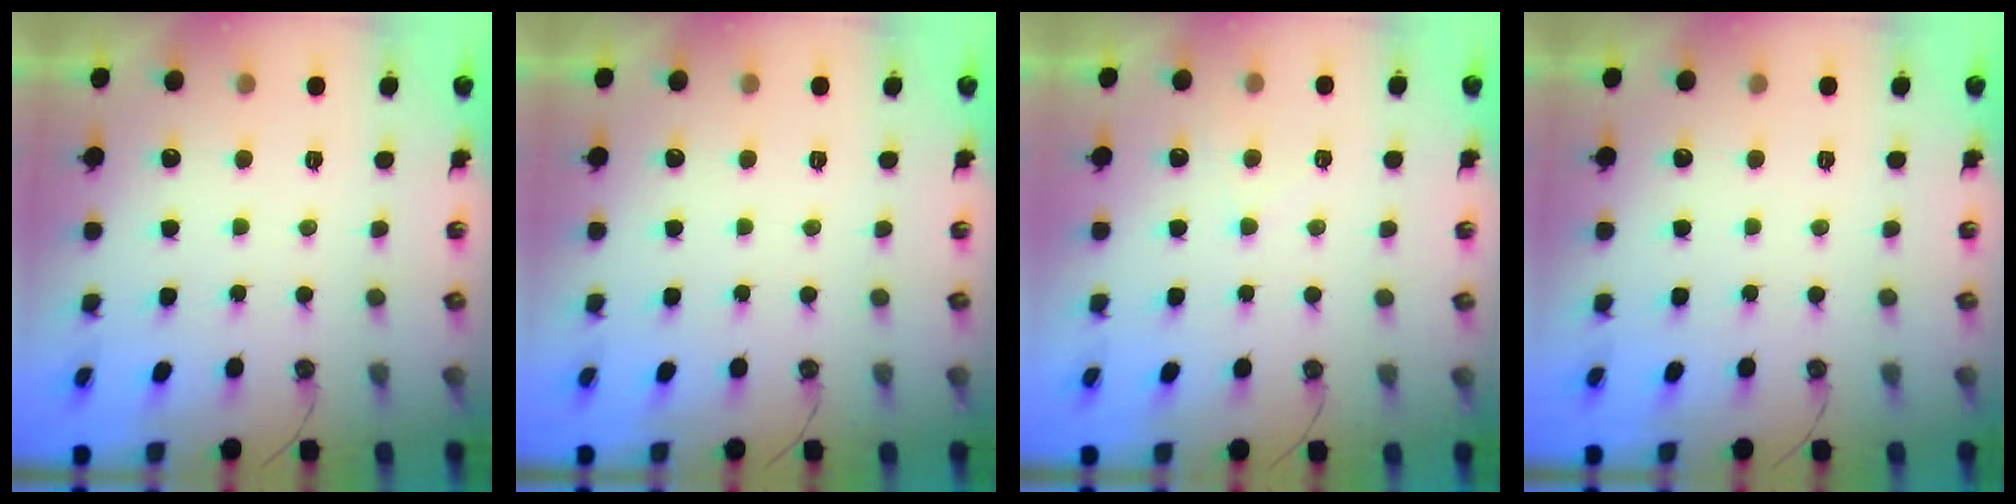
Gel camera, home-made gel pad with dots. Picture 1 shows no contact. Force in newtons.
{"total": 0.0}
{"total": 4.1, "press": 4.1, "slide": 0.5}
{"total": 0.0}